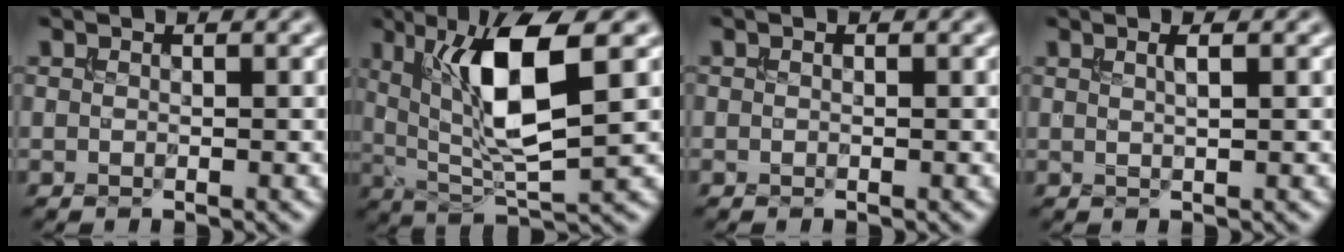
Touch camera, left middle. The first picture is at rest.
{"total": 8.8, "force": [2.3, 2.3, 8.2], "torque": [-0.143, -0.010, 0.045]}
{"total": 0.0}
{"total": 1.2, "force": [0.3, 0.3, 1.1], "torque": [-0.012, 0.004, 0.003]}